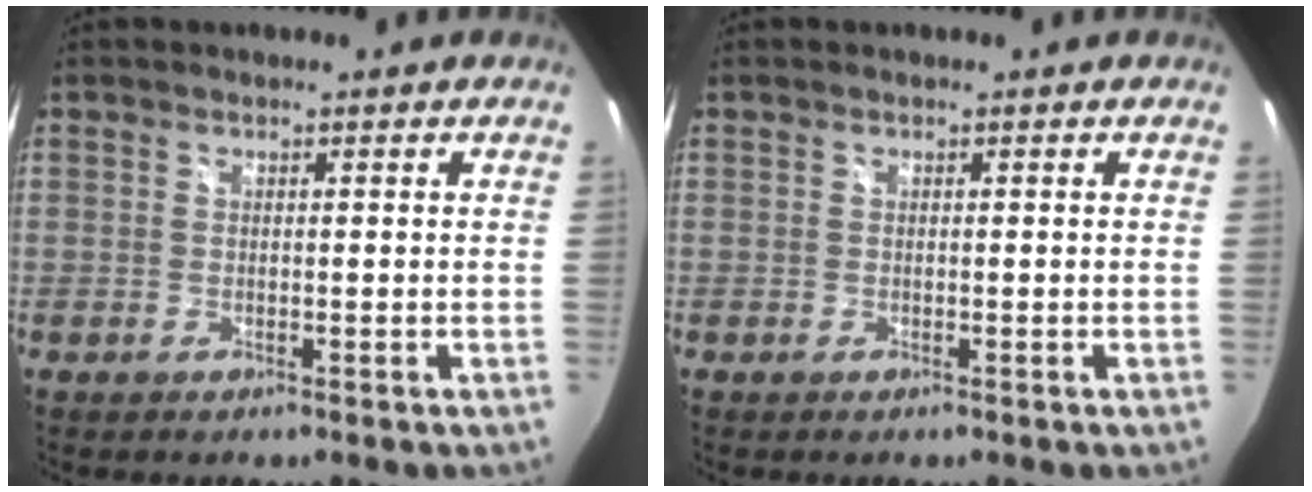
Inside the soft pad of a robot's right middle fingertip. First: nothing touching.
{"total": 0.0}